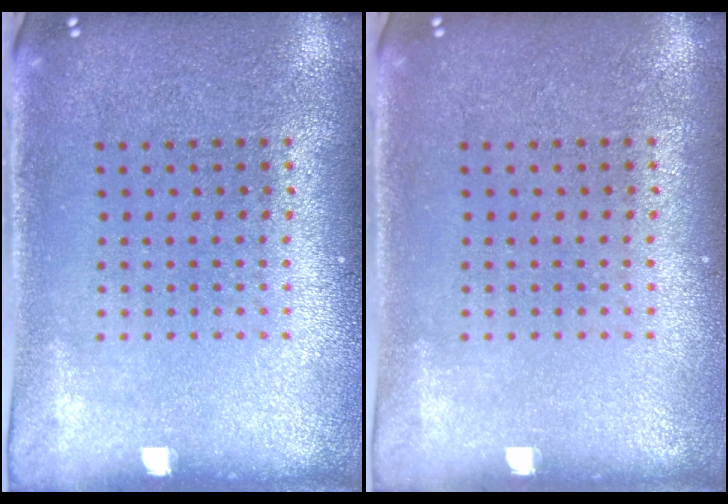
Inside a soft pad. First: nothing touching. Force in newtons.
{"total": 0.0}